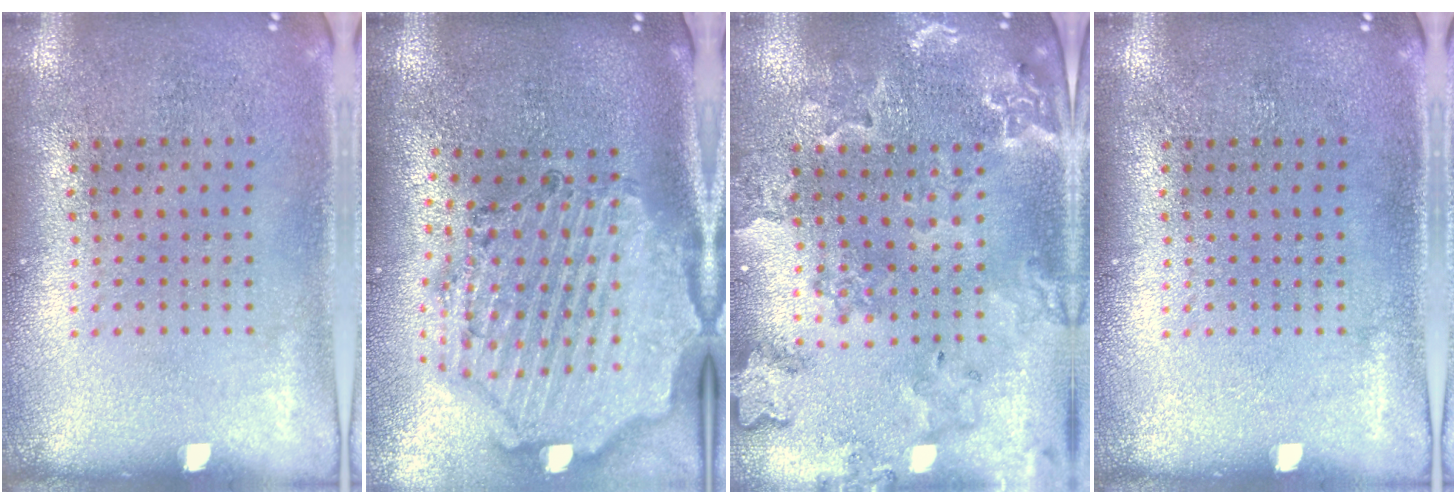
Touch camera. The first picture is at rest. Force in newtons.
{"total": 2.9, "press": 2.6, "slide": 1.2}
{"total": 1.8, "press": 1.8, "slide": 0.2}
{"total": 0.0}